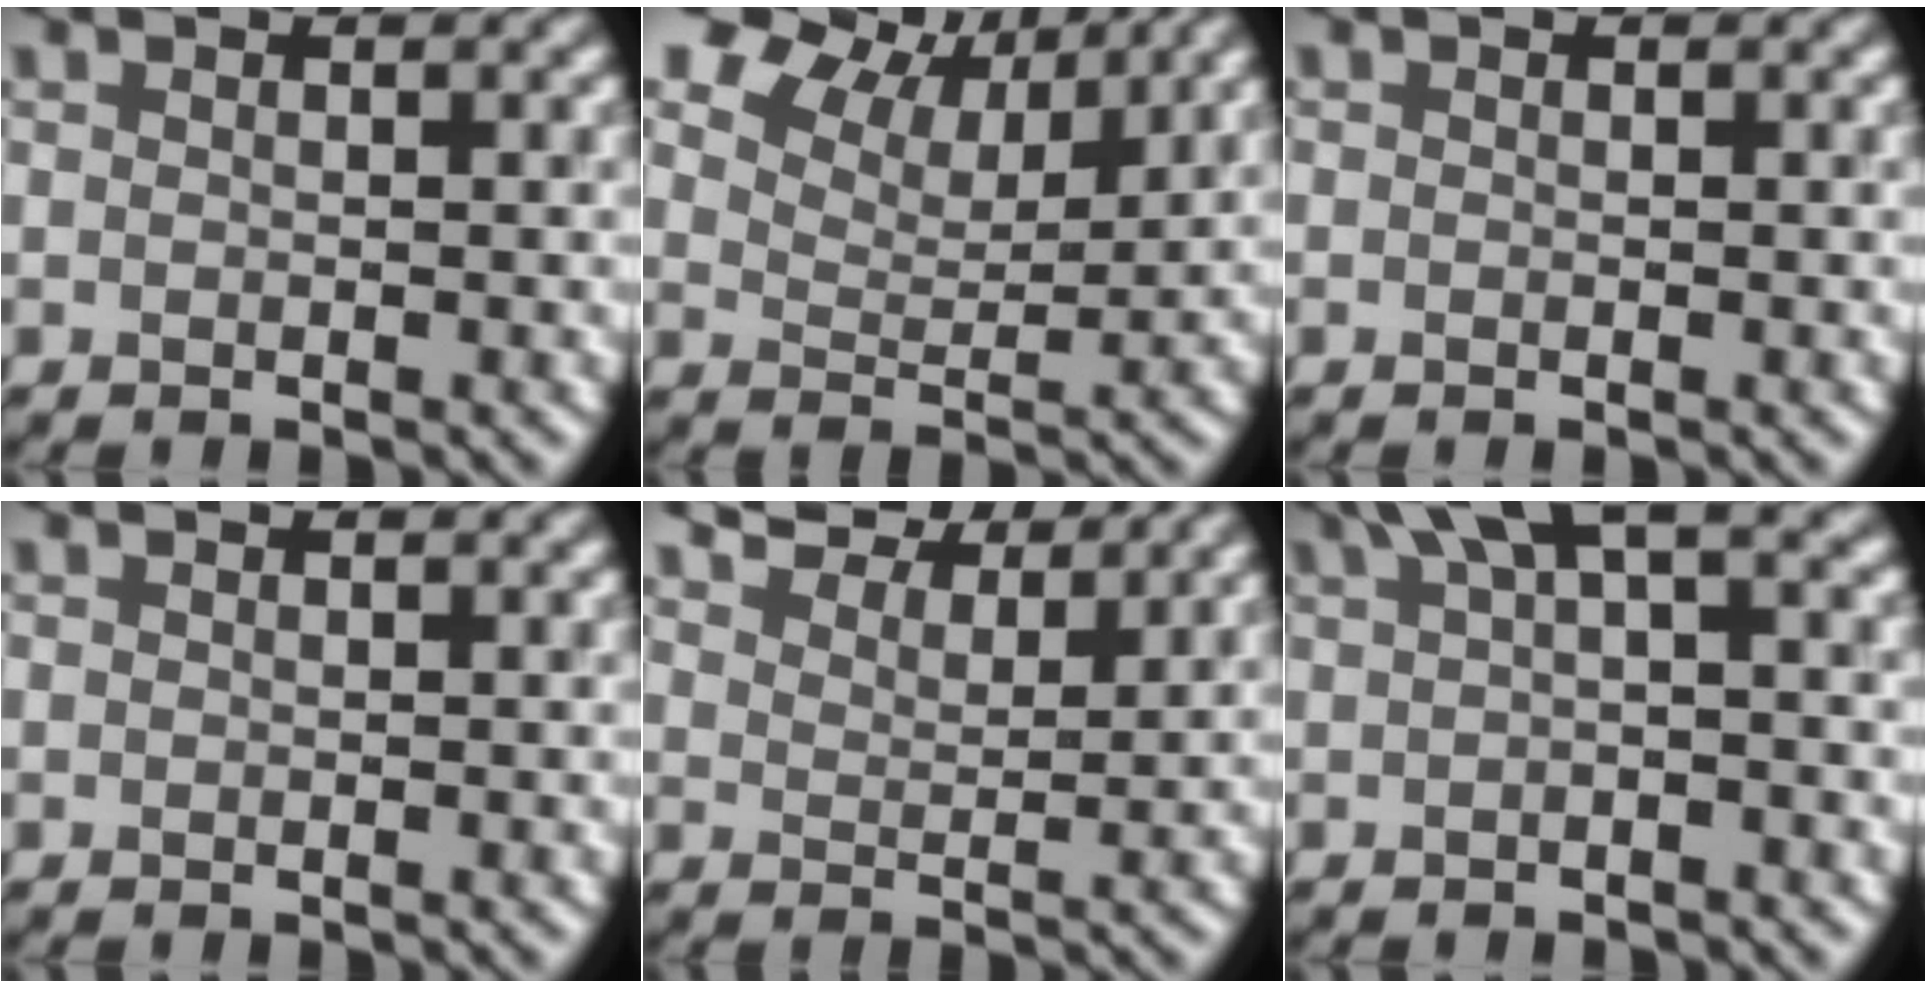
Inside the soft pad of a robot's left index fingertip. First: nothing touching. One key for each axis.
{"total": 9.4, "fx": 7.4, "fy": 4.2, "fz": 4.0, "tx": -0.084, "ty": 0.010, "tz": 0.122}
{"total": 0.0}
{"total": 0.0}
{"total": 7.3, "fx": 6.8, "fy": 1.3, "fz": 2.3, "tx": -0.043, "ty": 0.006, "tz": 0.104}
{"total": 3.6, "fx": 1.6, "fy": 0.6, "fz": 3.2, "tx": -0.046, "ty": 0.013, "tz": 0.026}